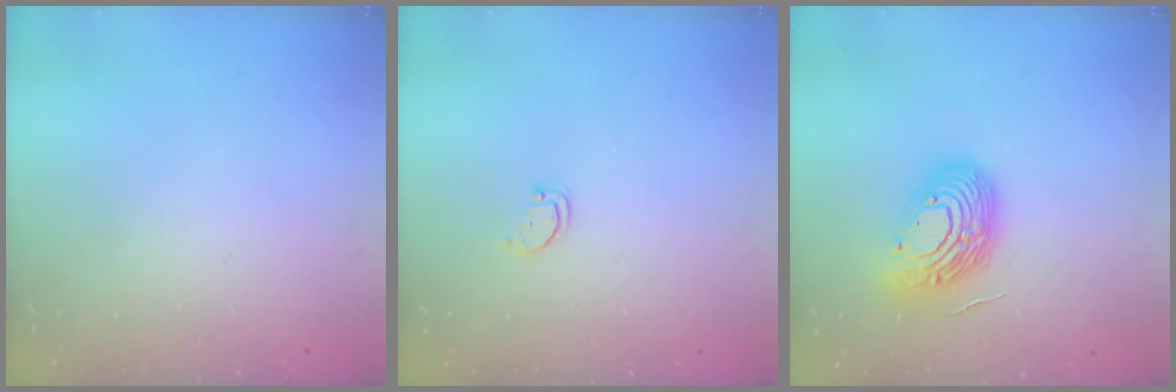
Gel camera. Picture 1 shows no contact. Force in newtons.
{"total": 1.8, "press": 1.8, "slide": 0.1}
{"total": 15.7, "press": 15.7, "slide": 1.1}